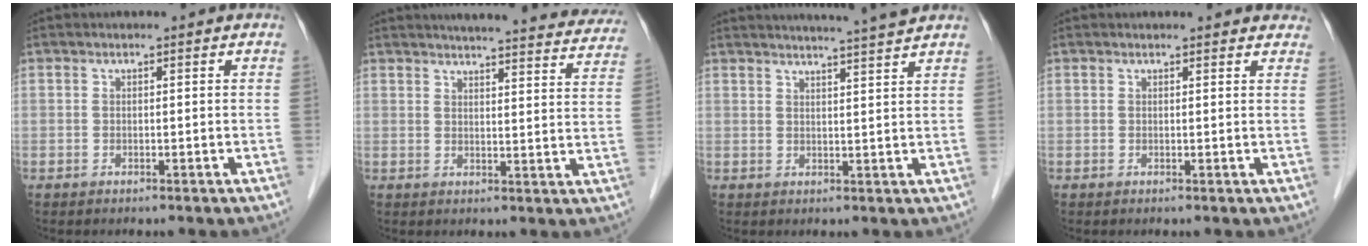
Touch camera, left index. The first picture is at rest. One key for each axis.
{"total": 24.7, "fx": 23.2, "fy": 3.1, "fz": 8.0, "tx": -0.102, "ty": -0.048, "tz": 0.262}
{"total": 8.7, "fx": 8.0, "fy": -1.4, "fz": 3.2, "tx": -0.049, "ty": 0.006, "tz": 0.099}
{"total": 5.7, "fx": 5.3, "fy": 1.6, "fz": 1.4, "tx": -0.004, "ty": 0.009, "tz": 0.044}